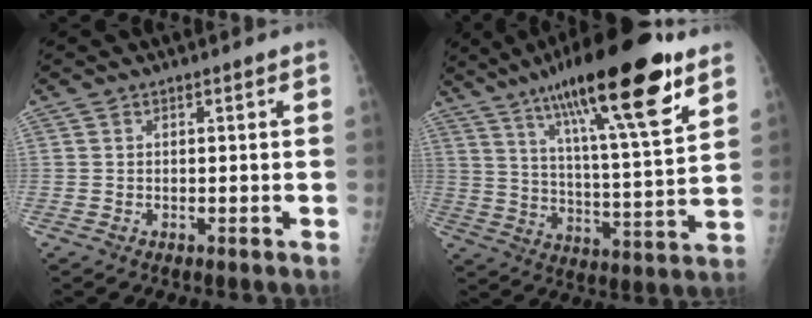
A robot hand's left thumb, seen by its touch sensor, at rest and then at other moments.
{"total": 24.3, "force": [14.6, 4.8, 18.8], "torque": [-0.292, -0.043, 0.234]}